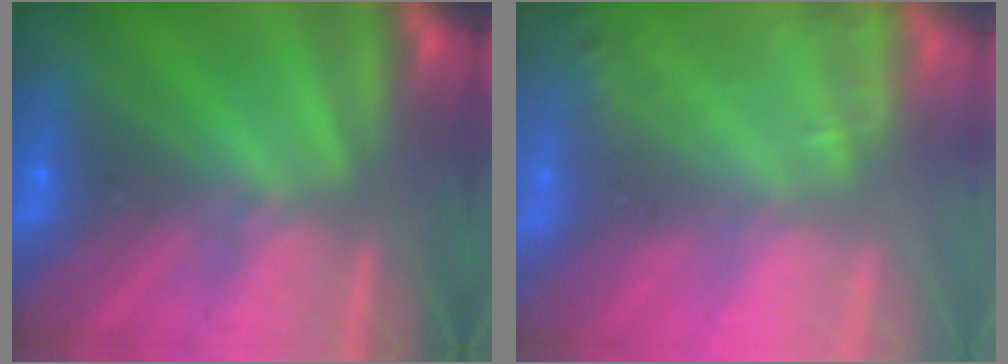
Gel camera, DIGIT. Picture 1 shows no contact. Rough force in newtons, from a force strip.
{"total": 1.4}